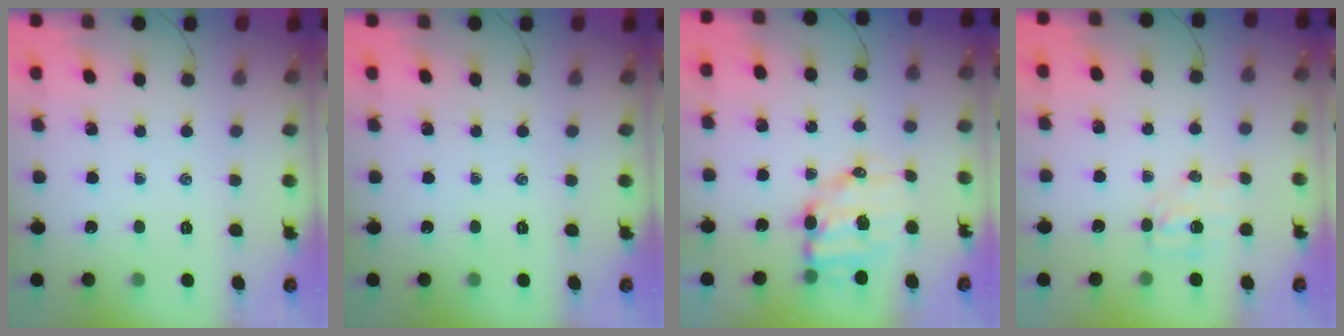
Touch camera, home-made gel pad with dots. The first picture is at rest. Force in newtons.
{"total": 0.0}
{"total": 8.6, "press": 8.4, "slide": 1.9}
{"total": 3.7, "press": 3.5, "slide": 1.0}